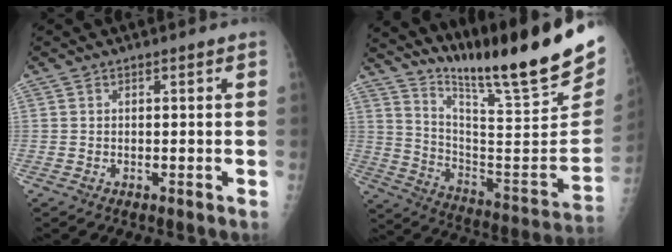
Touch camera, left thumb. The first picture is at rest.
{"total": 25.7, "force": [20.2, 1.2, 15.9], "torque": [-0.230, -0.135, 0.321]}